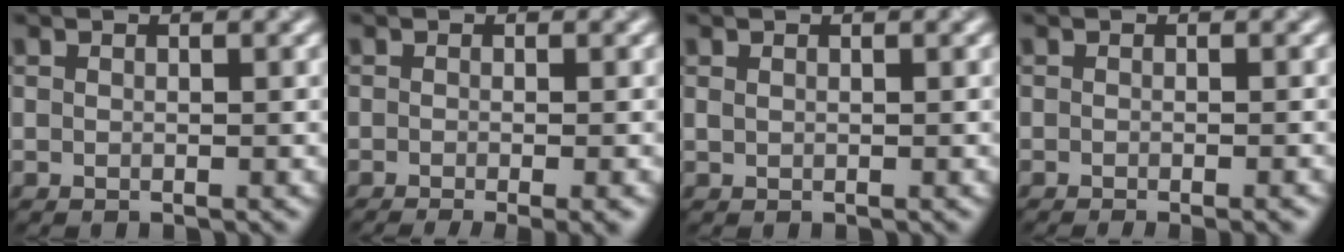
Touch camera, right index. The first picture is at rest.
{"total": 3.3, "force": [-1.8, 0.7, 2.7], "torque": [-0.039, -0.014, -0.024]}
{"total": 0.0}
{"total": 1.7, "force": [-1.3, 0.1, 1.1], "torque": [-0.015, -0.010, -0.017]}